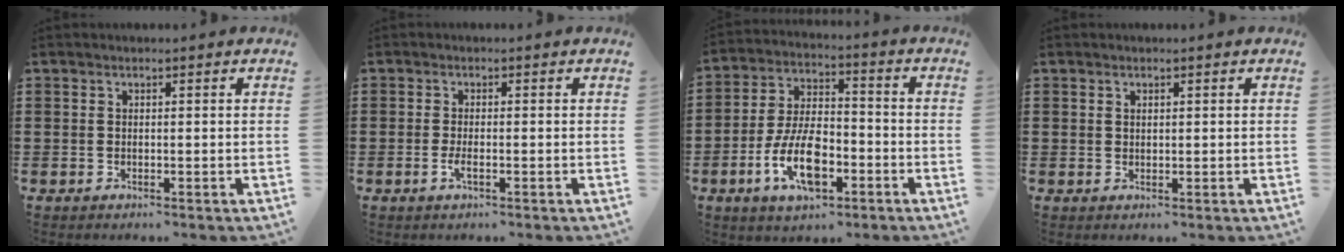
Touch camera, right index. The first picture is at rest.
{"total": 1.8, "force": [-0.5, 0.3, 1.7], "torque": [-0.037, -0.004, -0.011]}
{"total": 11.0, "force": [-4.4, 5.1, 8.7], "torque": [-0.193, -0.001, -0.081]}
{"total": 0.7, "force": [0.4, 0.5, 0.3], "torque": [-0.007, 0.002, 0.009]}